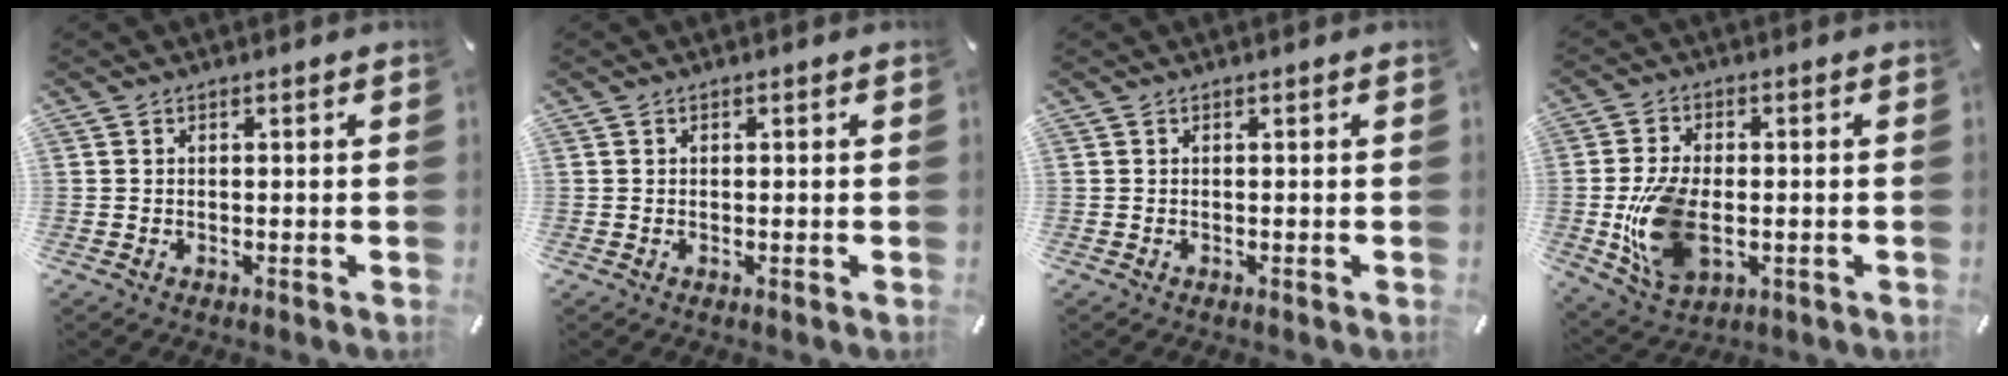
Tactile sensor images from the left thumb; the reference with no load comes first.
{"total": 0.0}
{"total": 0.0}
{"total": 13.5, "force": [-2.0, 8.4, 10.4], "torque": [-0.231, -0.014, -0.033]}